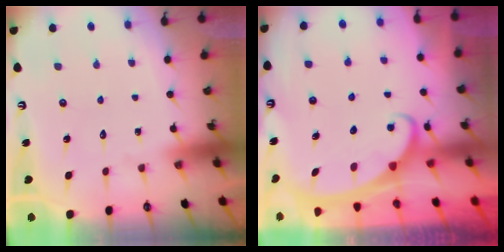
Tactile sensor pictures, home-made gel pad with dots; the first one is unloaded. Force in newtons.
{"total": 2.3, "press": 2.3, "slide": 0.3}